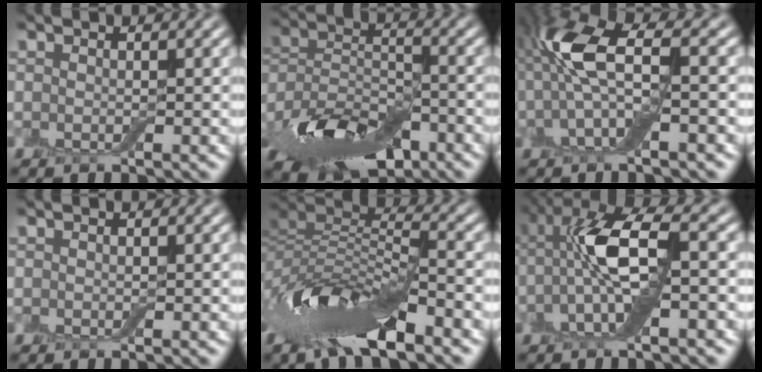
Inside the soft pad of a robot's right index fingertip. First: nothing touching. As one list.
[{"total": 10.3, "force": [-7.5, 5.3, 4.7], "torque": [-0.087, -0.001, -0.134]}, {"total": 7.1, "force": [0.6, 2.5, 6.7], "torque": [-0.148, 0.015, 0.003]}, {"total": 0.0}, {"total": 10.1, "force": [-5.4, 3.7, 7.7], "torque": [-0.140, 0.007, -0.110]}, {"total": 7.1, "force": [-0.7, 2.3, 6.7], "torque": [-0.136, 0.020, -0.022]}]